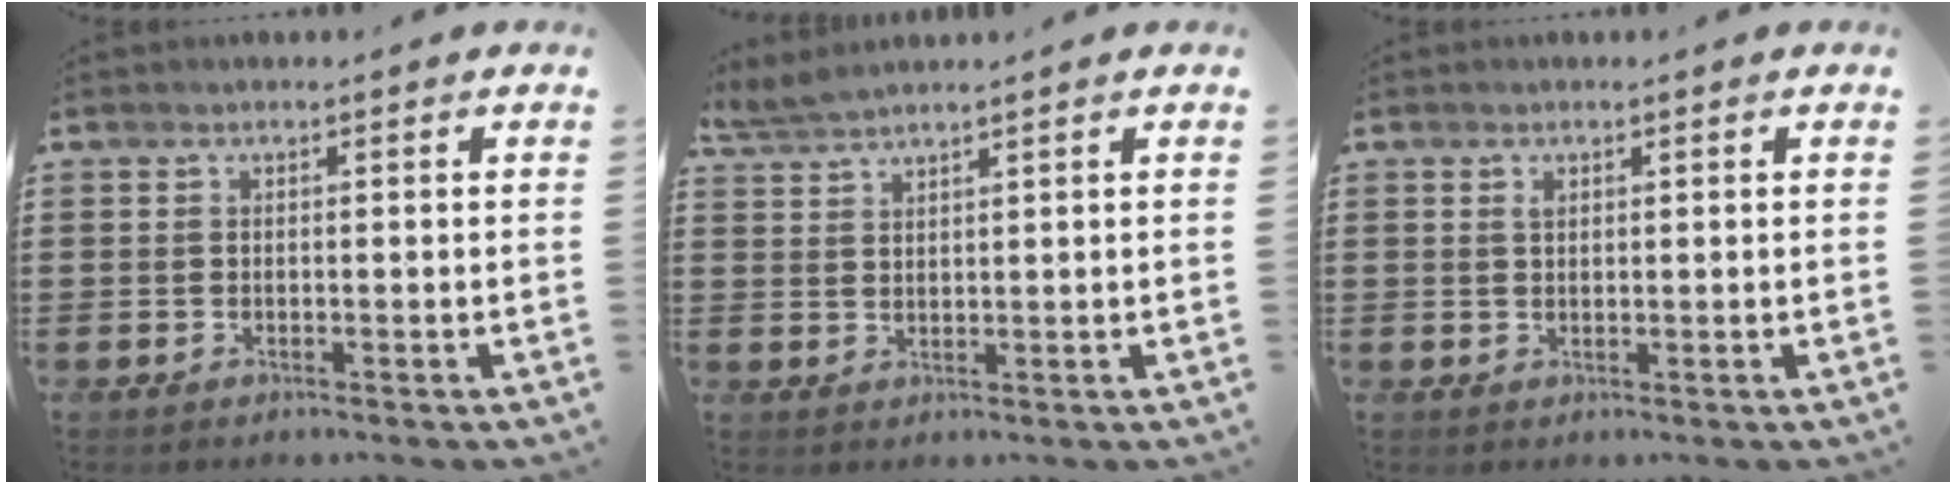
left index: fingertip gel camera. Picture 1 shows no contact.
{"total": 2.4, "force": [2.3, -0.4, 0.4], "torque": [-0.016, -0.002, 0.044]}
{"total": 0.9, "force": [0.6, 0.5, 0.6], "torque": [-0.014, 0.002, 0.011]}